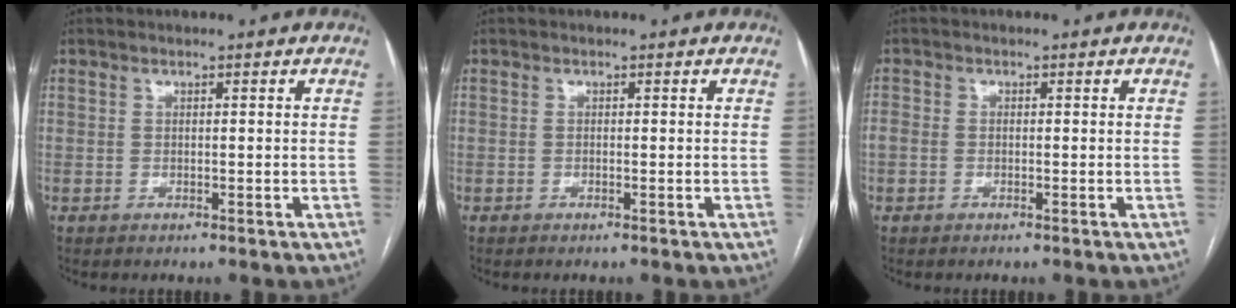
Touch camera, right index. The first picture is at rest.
{"total": 0.0}
{"total": 1.7, "force": [-0.4, 1.4, 0.9], "torque": [-0.024, 0.010, -0.007]}